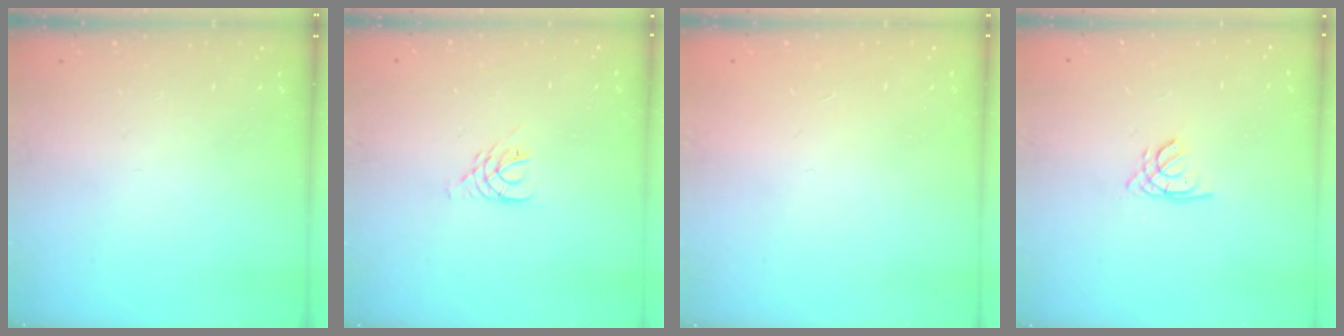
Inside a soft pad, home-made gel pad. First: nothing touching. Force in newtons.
{"total": 4.4, "press": 4.4, "slide": 0.6}
{"total": 0.8, "press": 0.8, "slide": 0.2}
{"total": 1.5, "press": 1.5, "slide": 0.1}